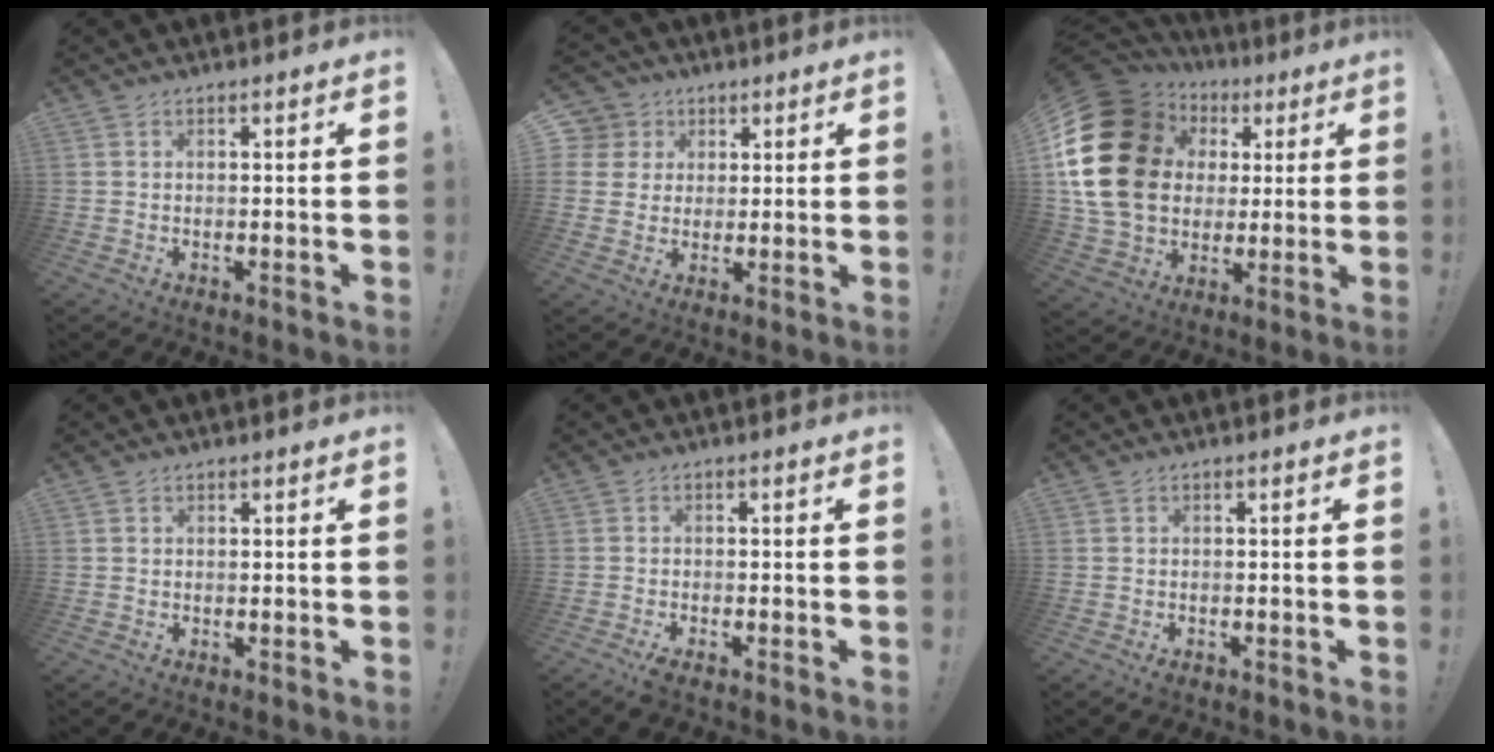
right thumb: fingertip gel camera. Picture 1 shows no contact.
{"total": 6.3, "force": [1.8, 5.9, 1.2], "torque": [-0.028, -0.014, 0.037]}
{"total": 23.9, "force": [3.5, 18.6, 14.5], "torque": [-0.268, -0.010, 0.092]}
{"total": 0.5, "force": [0.1, 0.5, -0.1], "torque": [0.003, 0.001, 0.001]}
{"total": 2.7, "force": [-2.2, 0.4, 1.5], "torque": [-0.035, 0.001, -0.041]}
{"total": 1.4, "force": [-1.0, 0.7, 0.7], "torque": [-0.009, 0.005, -0.017]}